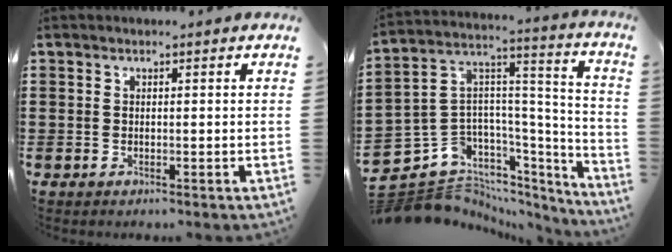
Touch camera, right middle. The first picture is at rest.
{"total": 8.3, "force": [-5.9, 5.9, 0.8], "torque": [-0.056, -0.011, -0.111]}